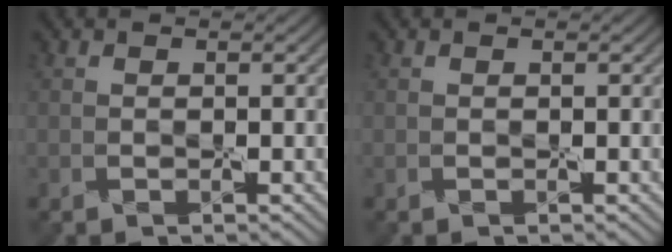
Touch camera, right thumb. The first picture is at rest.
{"total": 0.0}